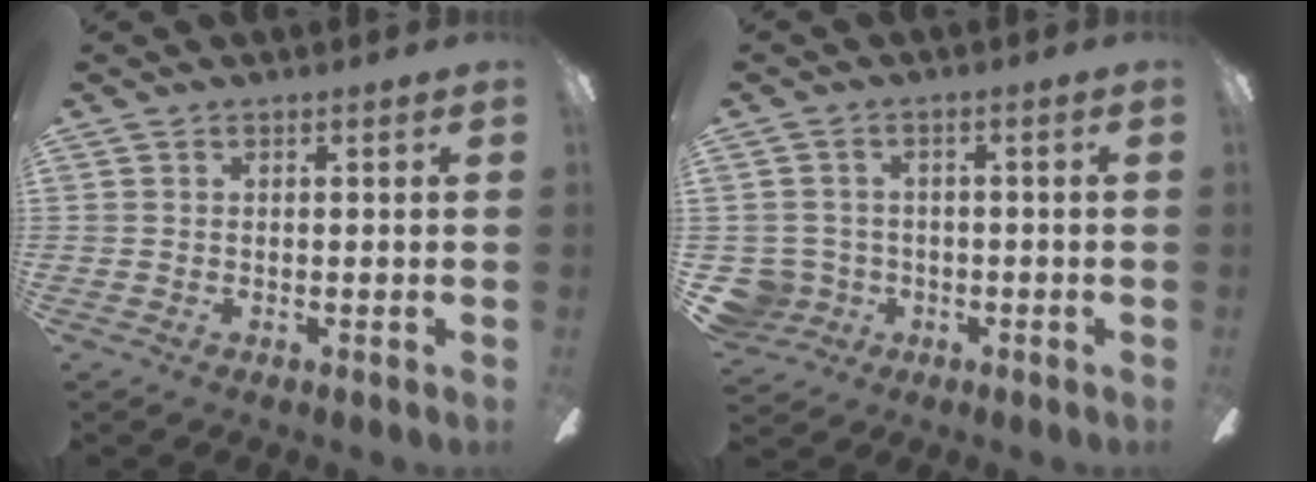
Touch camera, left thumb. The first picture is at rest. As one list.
[{"total": 5.5, "force": [-1.2, 5.3, 1.0], "torque": [-0.056, 0.004, -0.023]}]